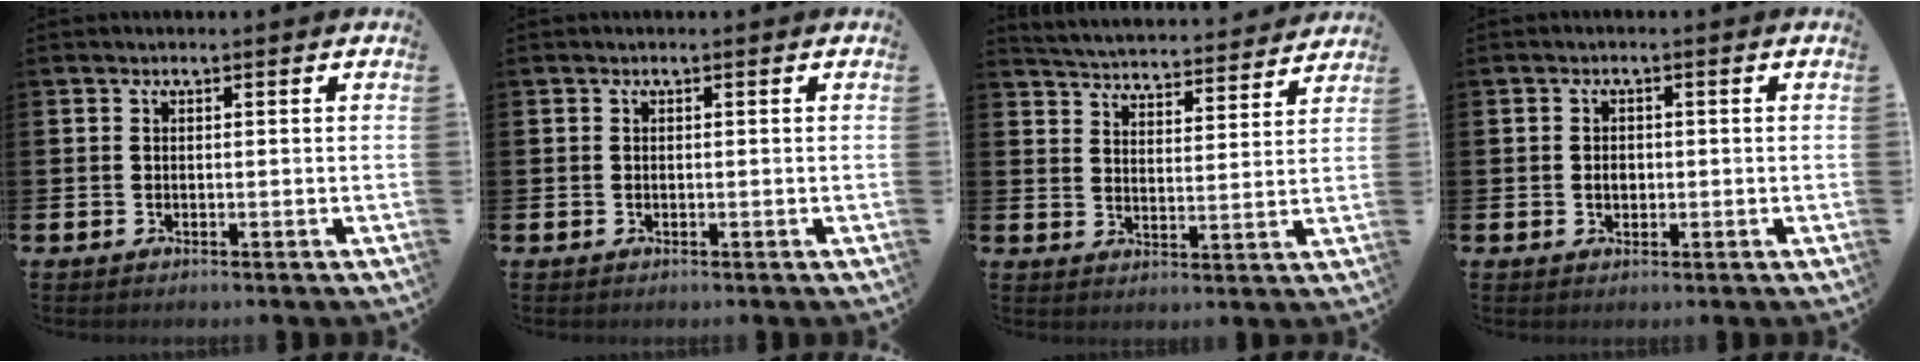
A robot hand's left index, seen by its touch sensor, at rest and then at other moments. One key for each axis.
{"total": 0.0}
{"total": 4.7, "fx": 4.7, "fy": 0.4, "fz": -0.1, "tx": -0.016, "ty": -0.044, "tz": 0.077}
{"total": 1.6, "fx": -0.1, "fy": 1.2, "fz": 1.0, "tx": -0.007, "ty": 0.002, "tz": -0.006}